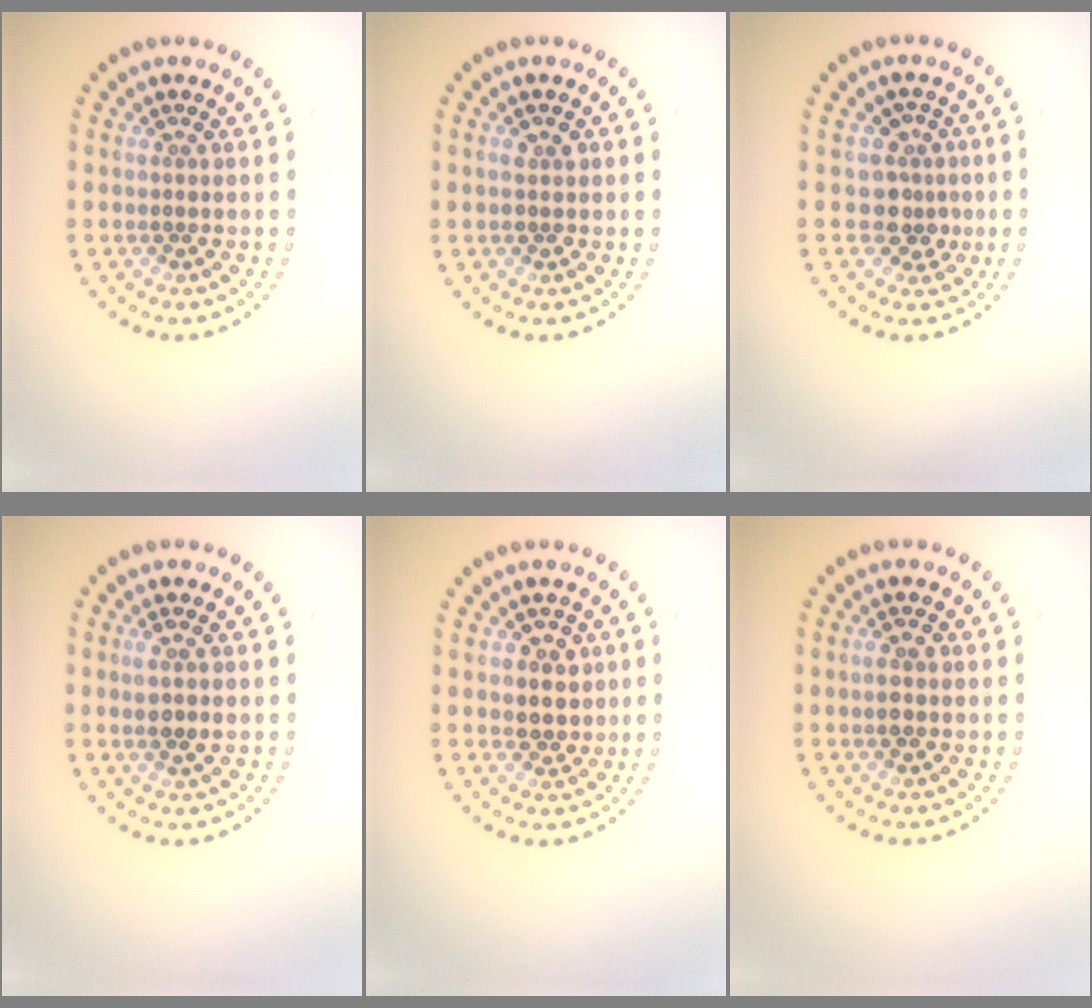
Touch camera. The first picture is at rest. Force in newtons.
{"total": 1.4, "press": 1.3, "slide": 0.2}
{"total": 2.7, "press": 2.2, "slide": 1.6}
{"total": 2.0, "press": 1.9, "slide": 0.5}
{"total": 2.6, "press": 2.4, "slide": 1.0}
{"total": 1.3, "press": 1.3, "slide": 0.1}